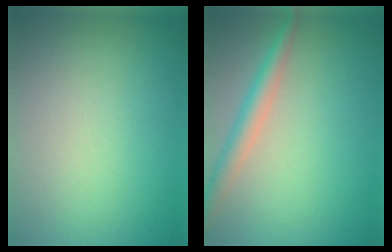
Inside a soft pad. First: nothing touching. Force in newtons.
{"total": 2.9, "press": 2.9, "slide": 0.2}